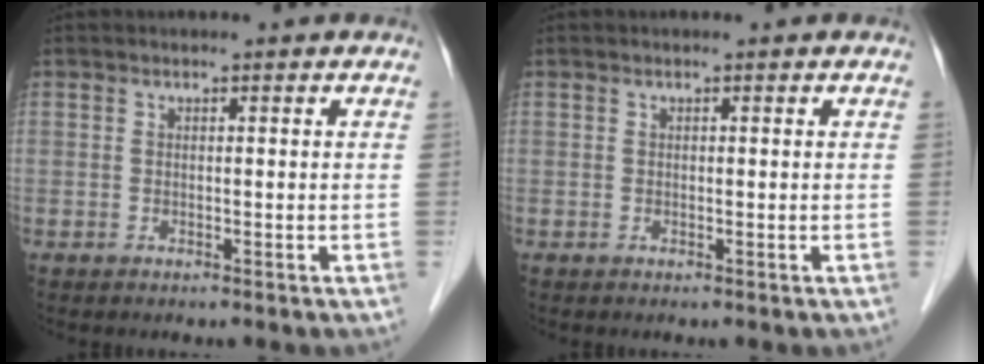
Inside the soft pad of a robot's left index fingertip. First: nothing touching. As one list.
[{"total": 0.0}]